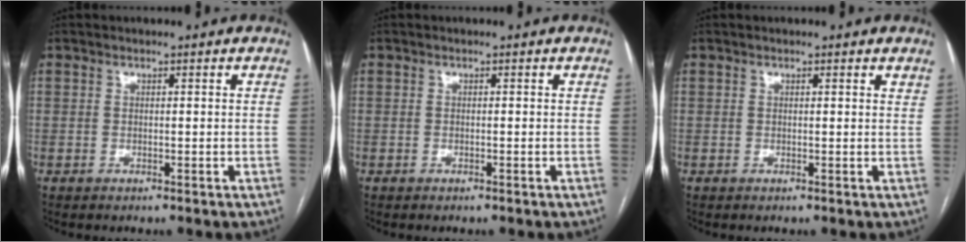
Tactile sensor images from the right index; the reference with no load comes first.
{"total": 0.0}
{"total": 1.2, "force": [1.1, 0.2, 0.4], "torque": [-0.007, -0.002, 0.005]}